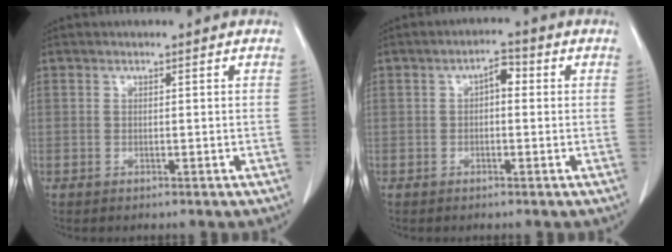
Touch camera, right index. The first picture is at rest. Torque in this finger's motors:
{"motor_torque": [0.40, -0.03, 0.03, 0.01]}